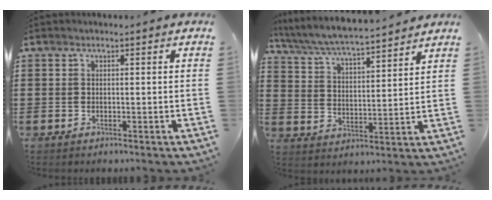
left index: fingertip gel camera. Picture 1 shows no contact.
{"total": 6.0, "force": [5.7, 0.1, 1.9], "torque": [-0.062, -0.038, 0.094]}